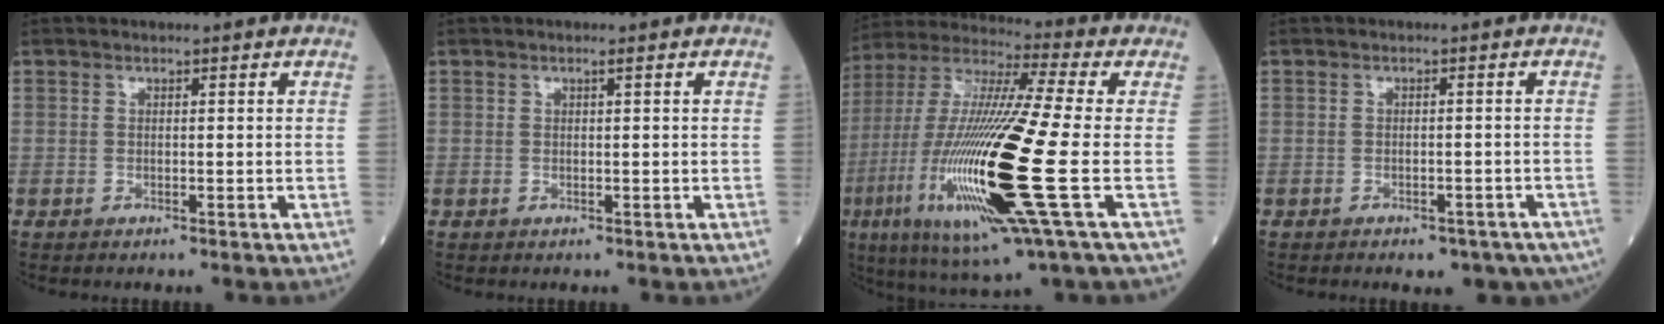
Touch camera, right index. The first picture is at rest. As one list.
[{"total": 0.8, "force": [0.4, 0.2, 0.7], "torque": [-0.021, 0.004, 0.008]}, {"total": 26.9, "force": [-5.8, 2.5, 26.1], "torque": [-0.576, -0.044, -0.116]}, {"total": 9.8, "force": [-6.7, 5.2, 5.0], "torque": [-0.075, 0.017, -0.081]}]